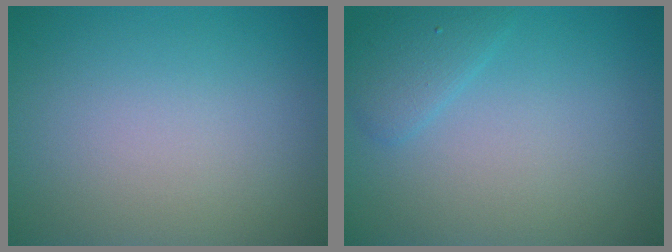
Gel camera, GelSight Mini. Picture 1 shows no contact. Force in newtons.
{"total": 1.8, "press": 1.8, "slide": 0.1}